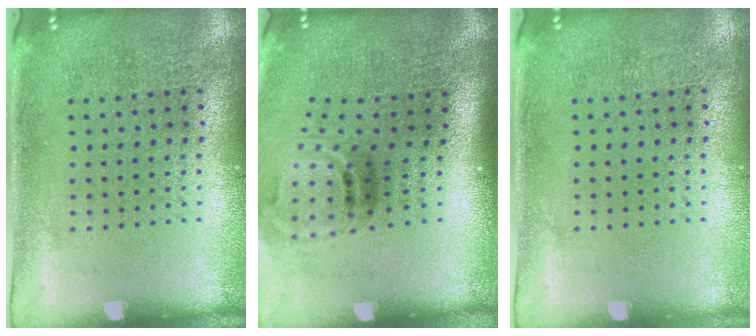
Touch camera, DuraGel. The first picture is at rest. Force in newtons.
{"total": 2.0, "press": 1.3, "slide": 1.6}
{"total": 0.0}